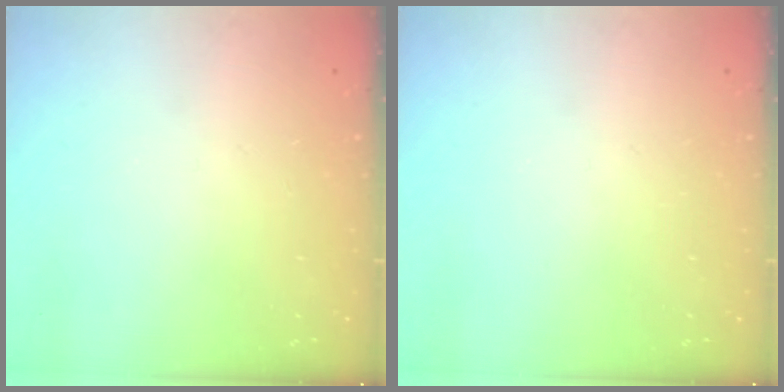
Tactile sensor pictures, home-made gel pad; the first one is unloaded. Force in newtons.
{"total": 0.0}